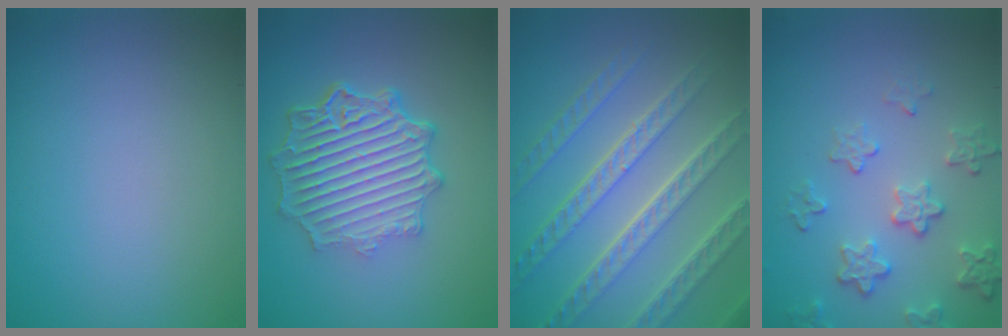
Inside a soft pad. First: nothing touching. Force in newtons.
{"total": 7.1, "press": 5.3, "slide": 4.7}
{"total": 8.0, "press": 5.7, "slide": 5.6}
{"total": 4.1, "press": 3.2, "slide": 2.7}